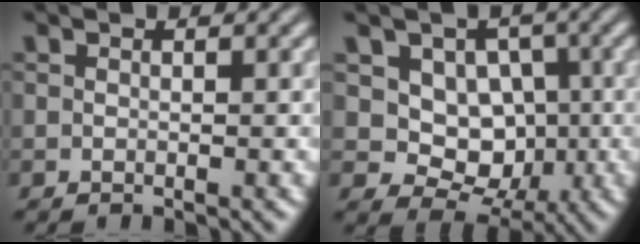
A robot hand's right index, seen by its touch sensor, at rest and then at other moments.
{"total": 10.0, "force": [-0.3, 8.9, 4.5], "torque": [-0.103, -0.039, -0.004]}